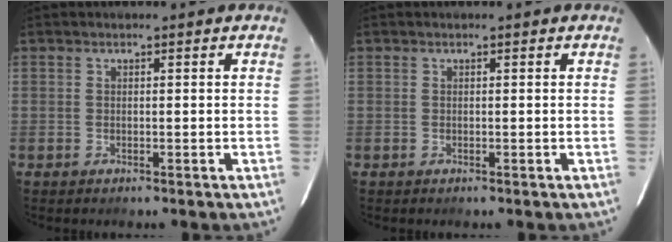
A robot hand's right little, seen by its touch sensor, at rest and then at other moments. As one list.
[{"total": 0.0}]